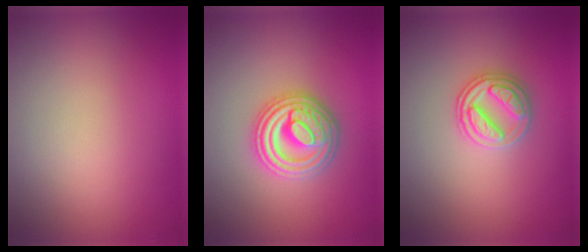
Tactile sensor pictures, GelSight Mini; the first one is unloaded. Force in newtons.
{"total": 4.8, "press": 4.7, "slide": 0.7}
{"total": 2.8, "press": 2.8, "slide": 0.2}